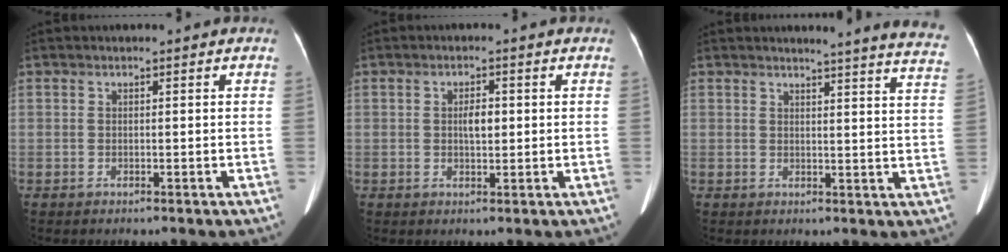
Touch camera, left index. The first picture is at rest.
{"total": 2.5, "force": [0.3, 1.1, 2.2], "torque": [-0.040, 0.004, 0.005]}
{"total": 13.6, "force": [13.0, -0.5, 4.1], "torque": [-0.040, -0.089, 0.118]}